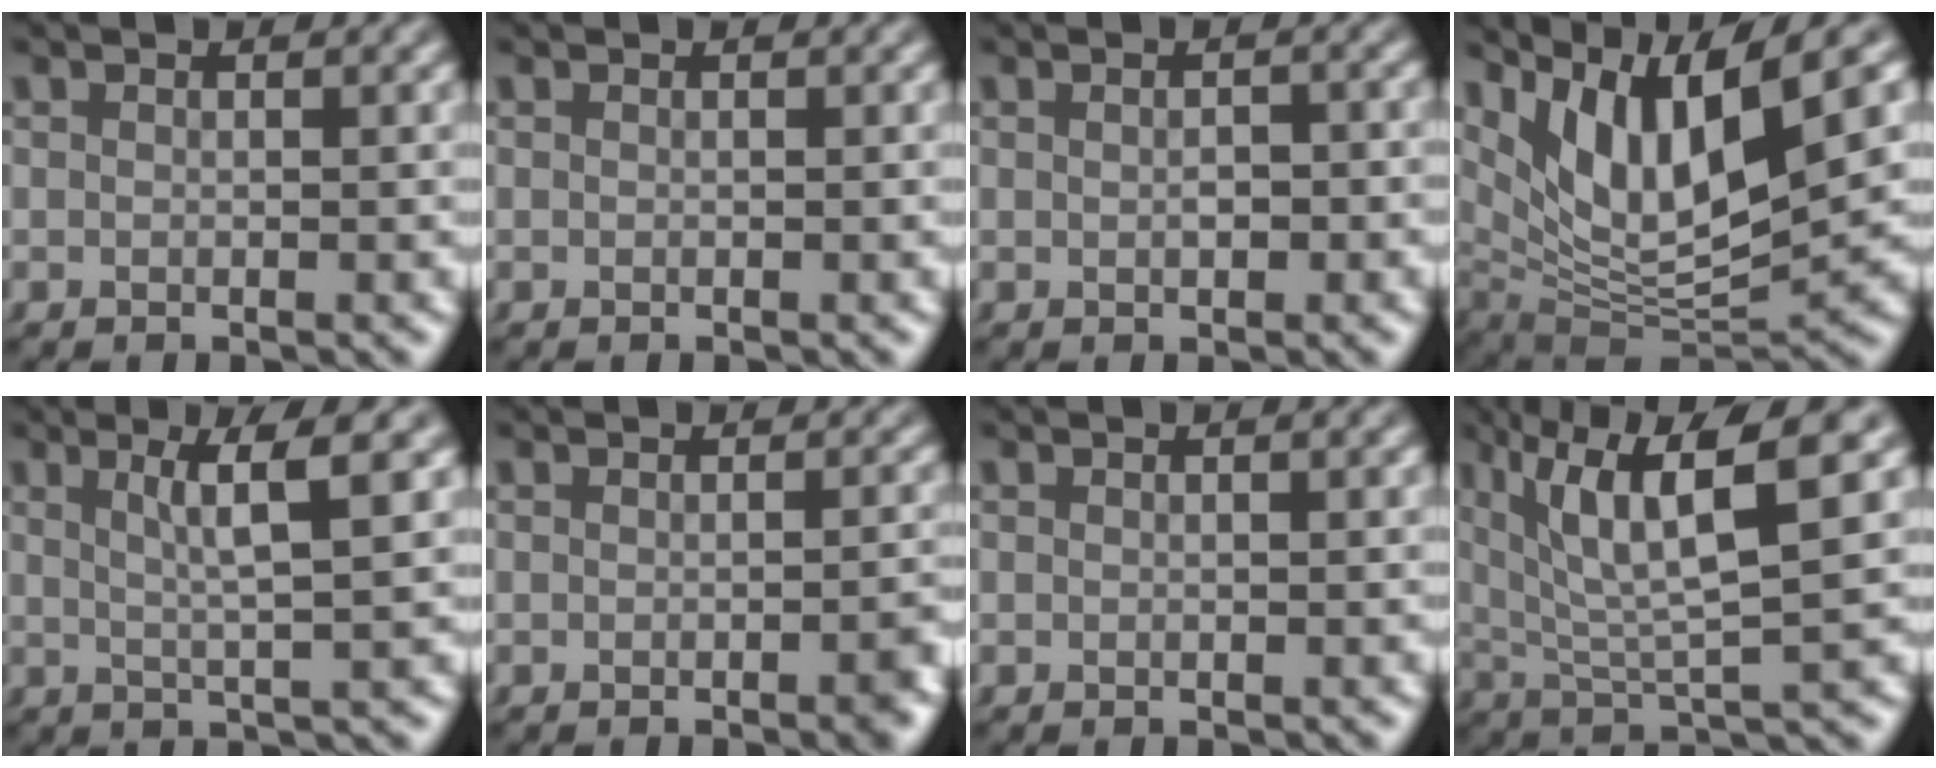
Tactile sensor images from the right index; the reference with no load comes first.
{"total": 0.0}
{"total": 1.3, "force": [-0.2, 0.6, 1.1], "torque": [-0.016, -0.001, -0.005]}
{"total": 13.0, "force": [3.1, 7.9, 9.9], "torque": [-0.175, -0.015, 0.053]}
{"total": 3.5, "force": [1.4, -0.7, 3.1], "torque": [-0.049, 0.006, 0.023]}
{"total": 1.9, "force": [-0.7, 0.5, 1.7], "torque": [-0.017, 0.010, -0.019]}
{"total": 0.0}
{"total": 8.2, "force": [3.1, 3.0, 7.0], "torque": [-0.123, 0.009, 0.051]}